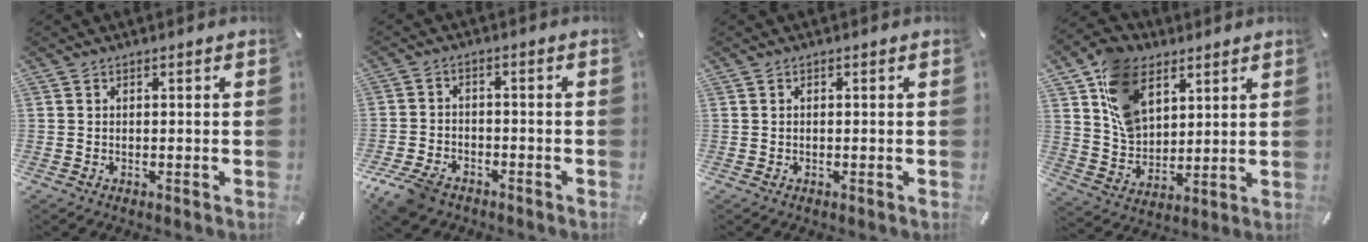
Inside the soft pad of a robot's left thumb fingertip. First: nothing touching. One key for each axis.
{"total": 6.7, "fx": -5.0, "fy": 3.7, "fz": 2.5, "tx": -0.065, "ty": 0.017, "tz": -0.098}
{"total": 0.0}
{"total": 13.3, "fx": 6.6, "fy": 9.6, "fz": 6.4, "tx": -0.139, "ty": -0.014, "tz": 0.131}